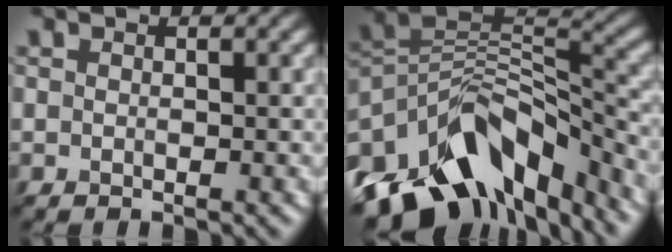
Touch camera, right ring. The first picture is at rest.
{"total": 13.1, "force": [-7.7, 7.3, 7.6], "torque": [-0.151, 0.016, -0.134]}